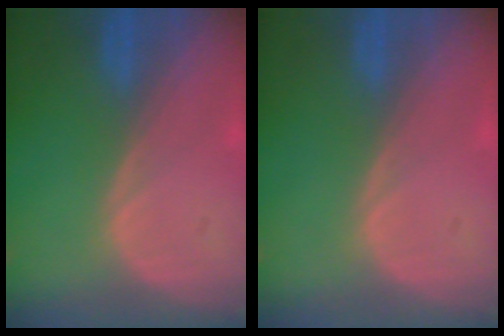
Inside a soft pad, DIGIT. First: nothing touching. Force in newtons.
{"total": 0.0}